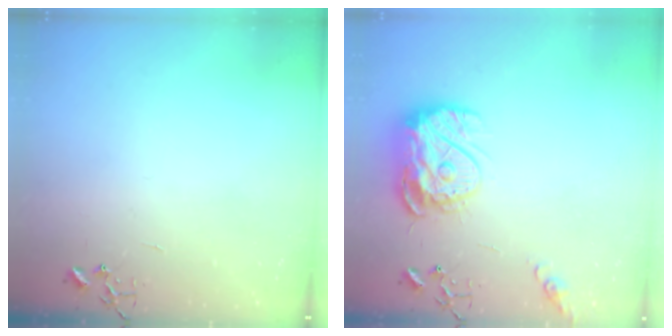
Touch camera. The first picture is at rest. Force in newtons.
{"total": 14.4, "press": 14.4, "slide": 1.3}